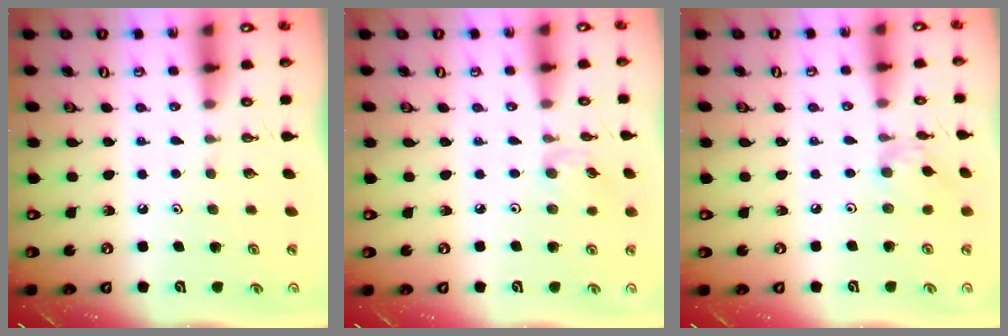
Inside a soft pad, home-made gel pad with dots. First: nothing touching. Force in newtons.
{"total": 2.7, "press": 2.6, "slide": 0.5}
{"total": 2.7, "press": 2.7, "slide": 0.3}